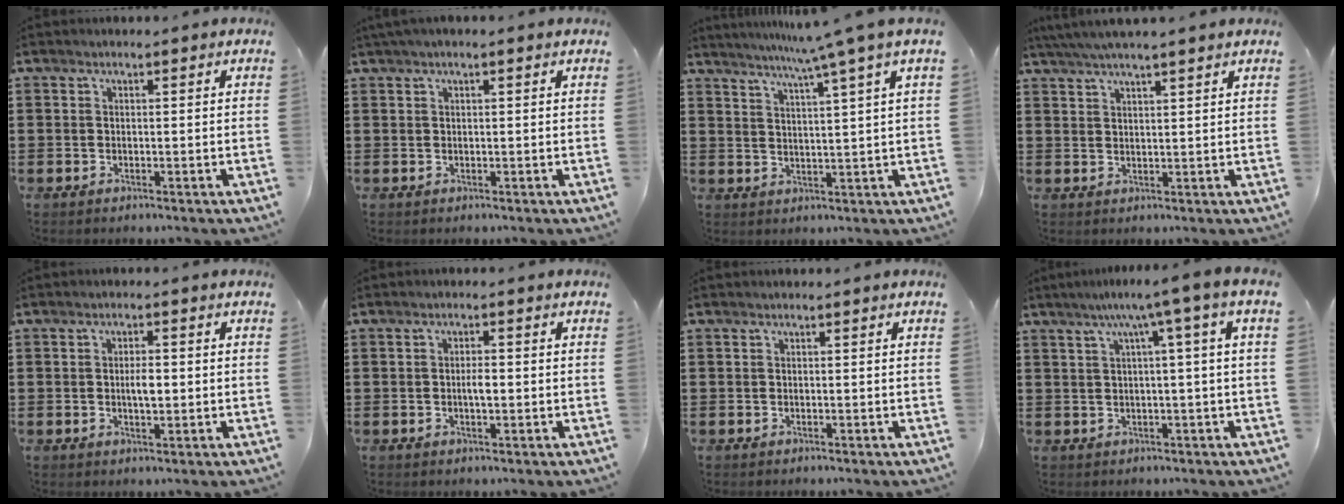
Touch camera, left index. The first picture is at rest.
{"total": 0.9, "force": [0.4, 0.1, 0.9], "torque": [-0.017, 0.001, 0.007]}
{"total": 6.3, "force": [4.4, -1.7, 4.1], "torque": [-0.090, -0.023, 0.069]}
{"total": 3.8, "force": [3.3, -0.2, 1.8], "torque": [-0.043, -0.003, 0.060]}
{"total": 2.9, "force": [0.0, 1.1, 2.7], "torque": [-0.045, -0.002, -0.004]}
{"total": 2.3, "force": [-0.2, 0.8, 2.2], "torque": [-0.043, 0.002, -0.005]}
{"total": 0.0}
{"total": 5.1, "force": [1.4, -0.9, 4.8], "torque": [-0.095, -0.003, 0.014]}